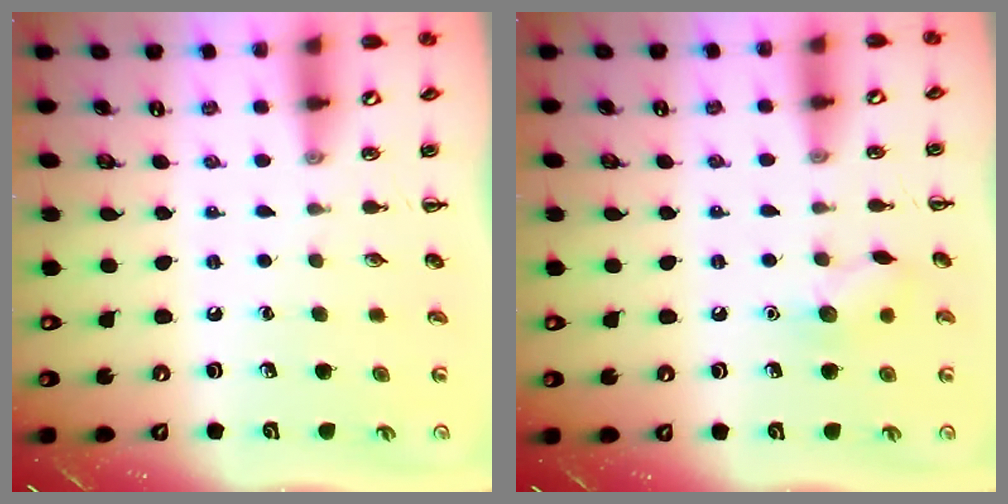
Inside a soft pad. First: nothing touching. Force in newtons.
{"total": 7.8, "press": 7.7, "slide": 1.3}